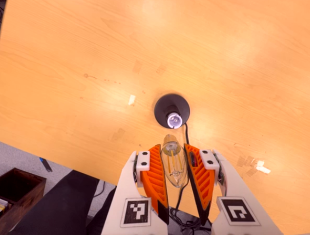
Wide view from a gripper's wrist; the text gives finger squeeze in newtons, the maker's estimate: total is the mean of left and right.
{"total": 12.7, "left": 13.7, "right": 11.8}